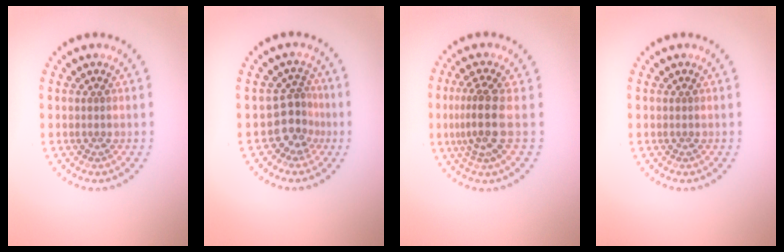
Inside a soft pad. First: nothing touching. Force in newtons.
{"total": 2.9, "press": 2.1, "slide": 2.1}
{"total": 3.6, "press": 2.9, "slide": 2.1}
{"total": 0.0}